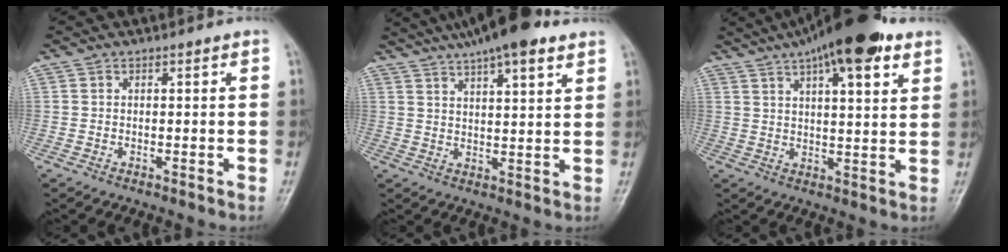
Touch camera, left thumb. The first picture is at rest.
{"total": 14.0, "force": [9.9, 3.5, 9.2], "torque": [-0.129, -0.010, 0.153]}
{"total": 17.4, "force": [10.8, 5.1, 12.6], "torque": [-0.183, -0.012, 0.166]}